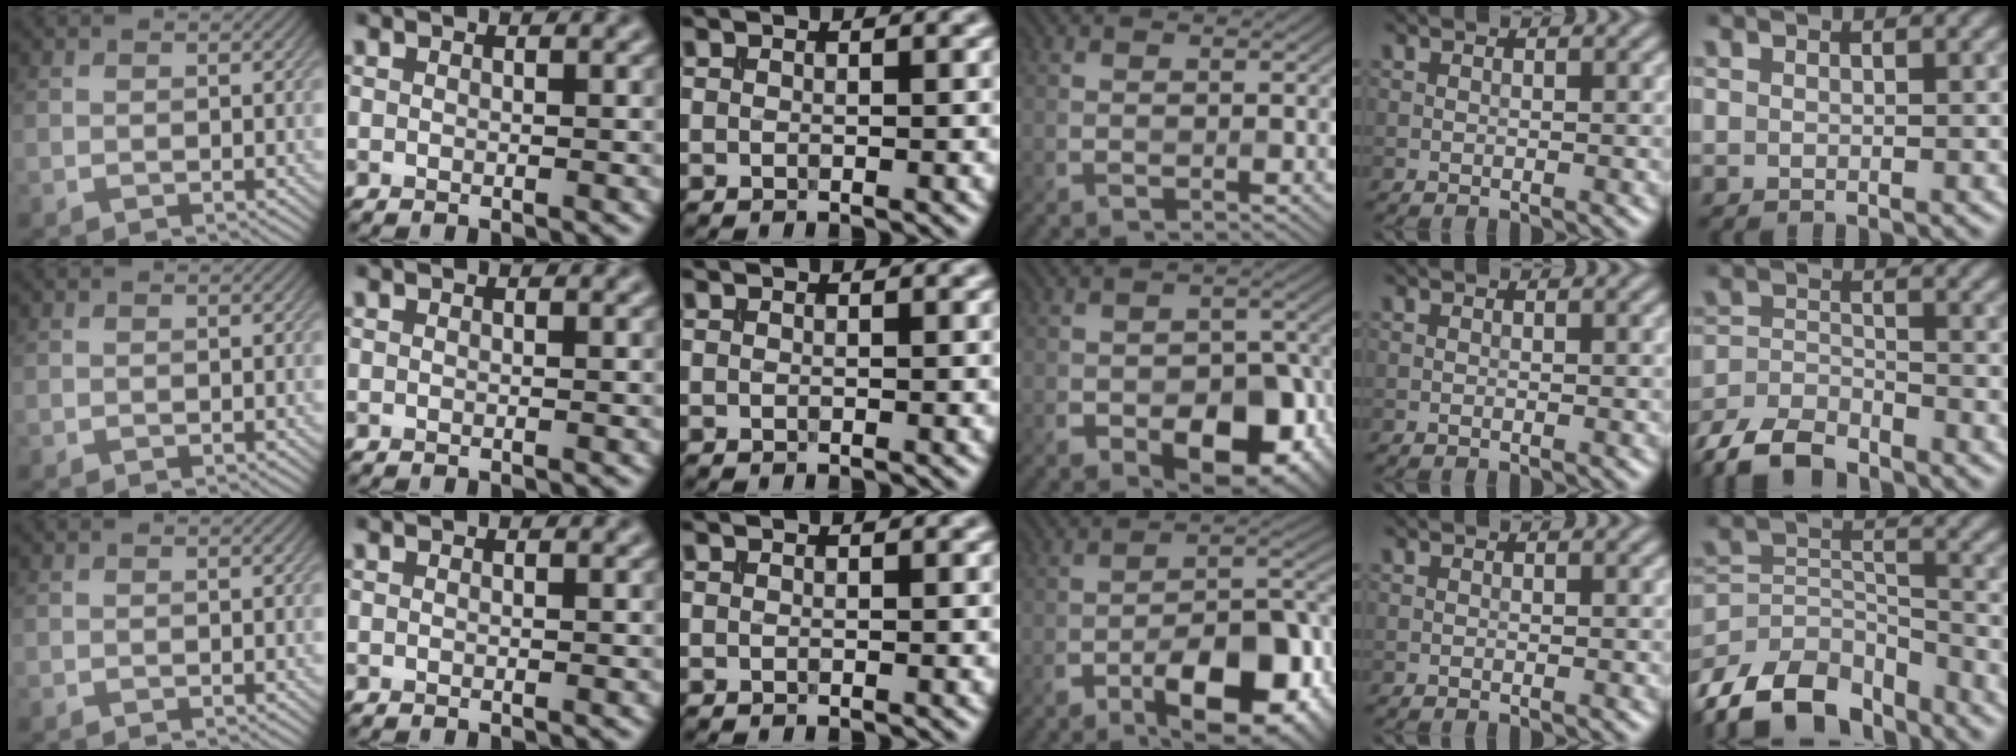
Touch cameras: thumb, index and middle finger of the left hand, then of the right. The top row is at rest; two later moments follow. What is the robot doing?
{"motion": "insert", "object": "file holder"}